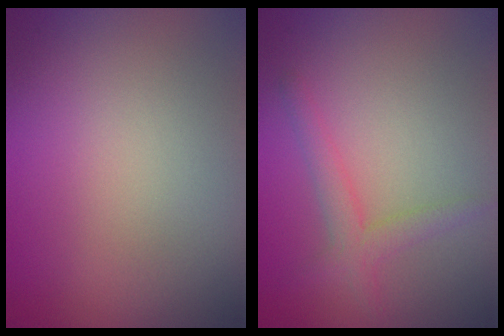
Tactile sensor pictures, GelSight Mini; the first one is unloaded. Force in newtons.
{"total": 2.2, "press": 2.2, "slide": 0.1}